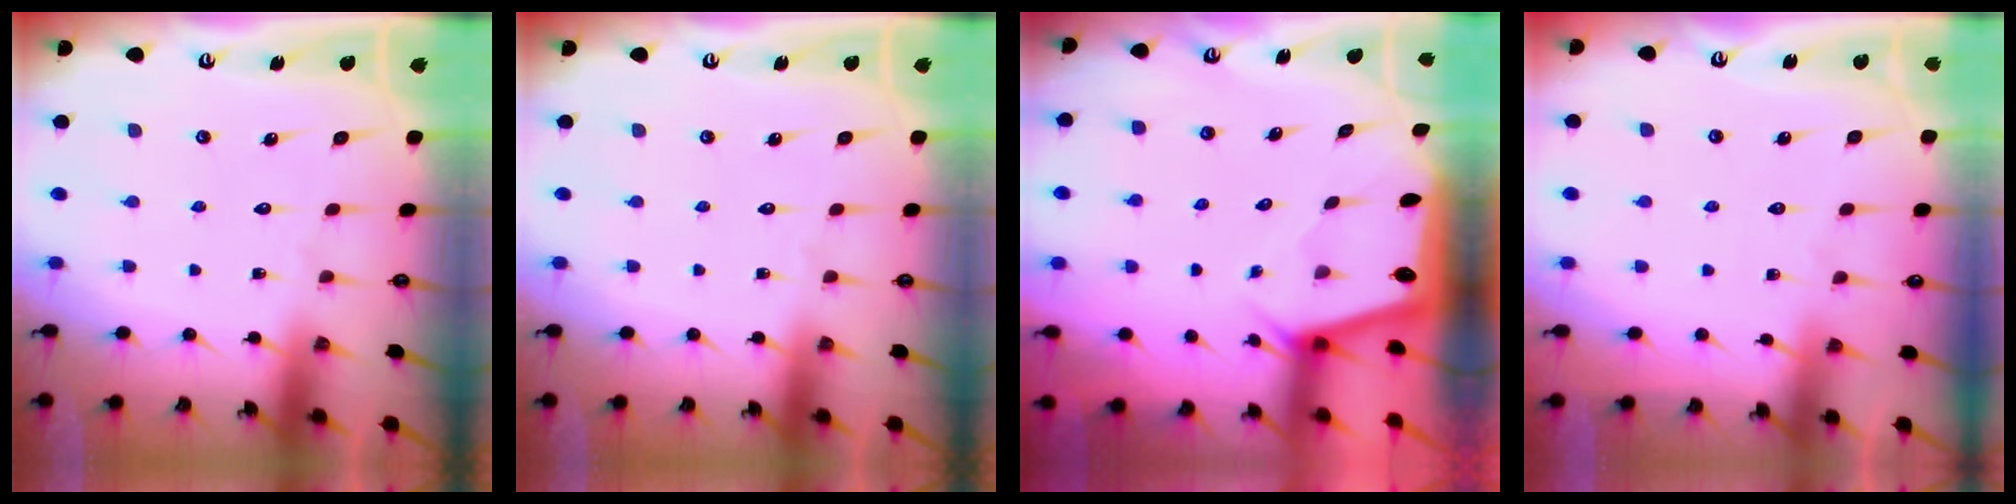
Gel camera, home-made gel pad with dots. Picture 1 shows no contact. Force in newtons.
{"total": 0.0}
{"total": 1.9, "press": 1.9, "slide": 0.2}
{"total": 1.0, "press": 1.0, "slide": 0.2}